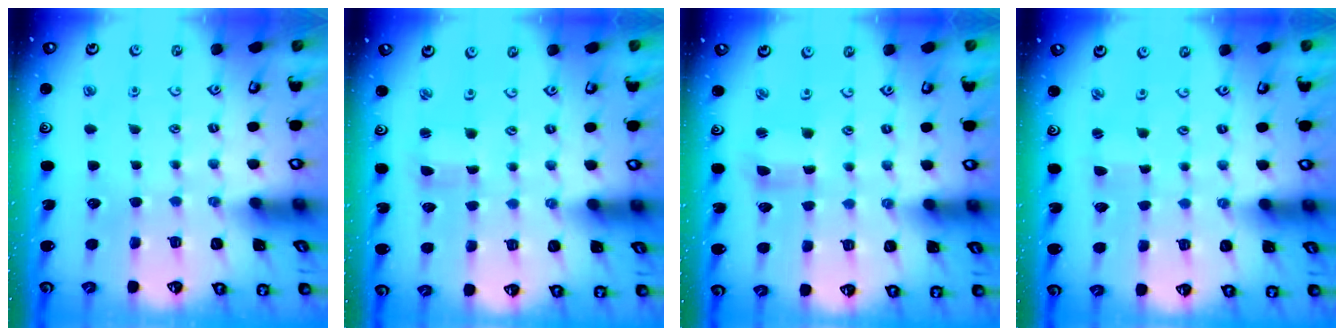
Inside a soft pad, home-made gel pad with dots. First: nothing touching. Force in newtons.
{"total": 1.8, "press": 1.8, "slide": 0.3}
{"total": 2.5, "press": 2.5, "slide": 0.3}
{"total": 1.4, "press": 1.4, "slide": 0.3}